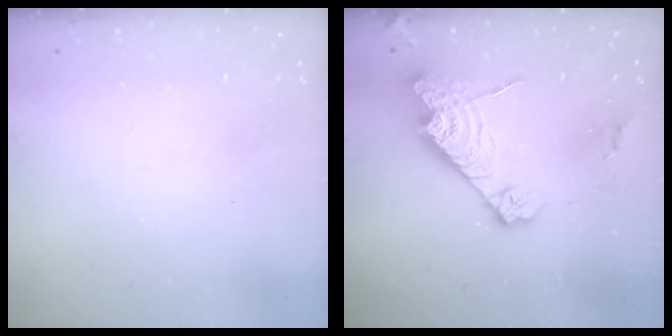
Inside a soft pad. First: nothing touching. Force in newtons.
{"total": 16.2, "press": 16.1, "slide": 1.3}